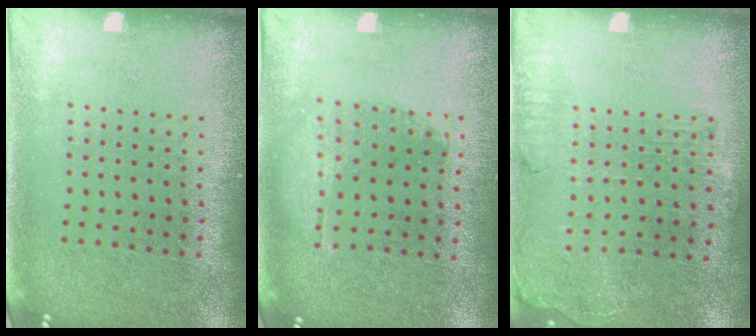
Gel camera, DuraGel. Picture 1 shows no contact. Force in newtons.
{"total": 1.1, "press": 0.9, "slide": 0.5}
{"total": 1.3, "press": 1.3, "slide": 0.3}